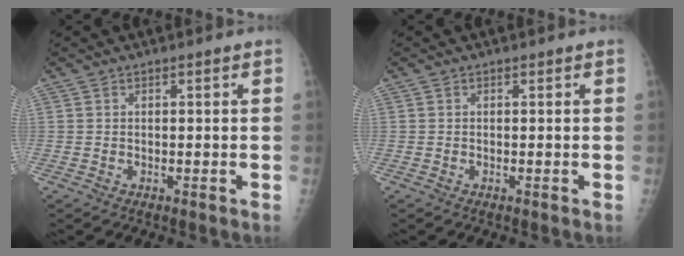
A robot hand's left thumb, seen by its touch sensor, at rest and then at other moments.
{"total": 0.0}